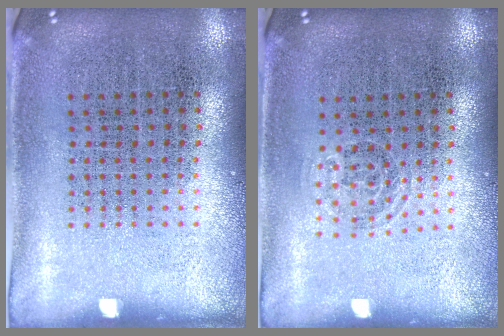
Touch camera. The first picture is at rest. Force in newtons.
{"total": 0.7, "press": 0.5, "slide": 0.5}